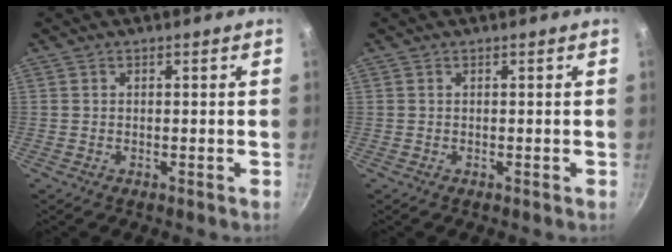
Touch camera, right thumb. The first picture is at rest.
{"total": 0.0}